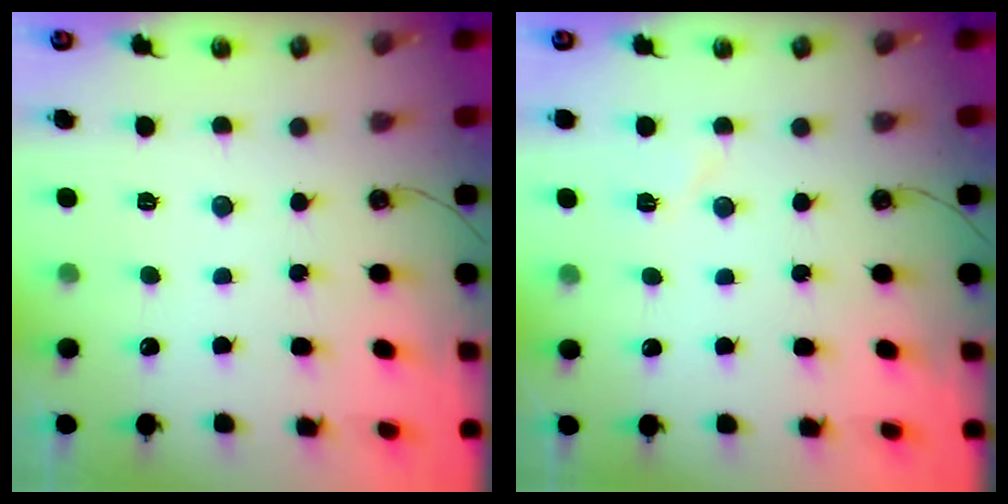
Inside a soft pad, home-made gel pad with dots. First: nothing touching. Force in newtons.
{"total": 5.1, "press": 4.9, "slide": 1.4}